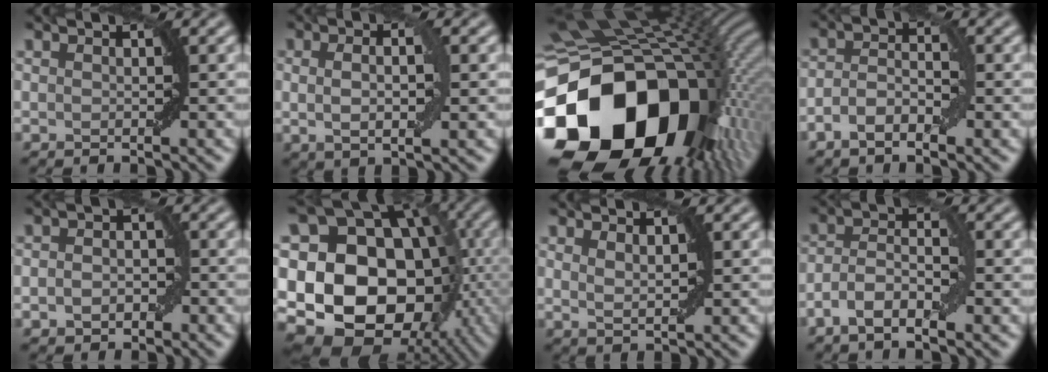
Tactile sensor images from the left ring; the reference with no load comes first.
{"total": 3.6, "force": [0.4, 1.0, 3.4], "torque": [-0.067, 0.002, 0.006]}
{"total": 20.4, "force": [-6.4, 14.1, 13.3], "torque": [-0.294, -0.044, -0.088]}
{"total": 2.8, "force": [-1.3, 1.2, 2.2], "torque": [-0.042, 0.003, -0.027]}
{"total": 2.5, "force": [-0.6, 1.7, 1.6], "torque": [-0.019, 0.000, -0.012]}
{"total": 19.8, "force": [-2.2, 16.0, 11.4], "torque": [-0.167, 0.011, -0.039]}
{"total": 1.3, "force": [0.9, 0.4, 0.9], "torque": [-0.016, -0.003, 0.019]}
{"total": 3.8, "force": [-1.8, 1.5, 3.0], "torque": [-0.056, 0.007, -0.038]}